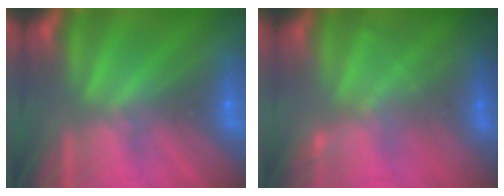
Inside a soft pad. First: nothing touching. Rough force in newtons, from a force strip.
{"total": 2.0}